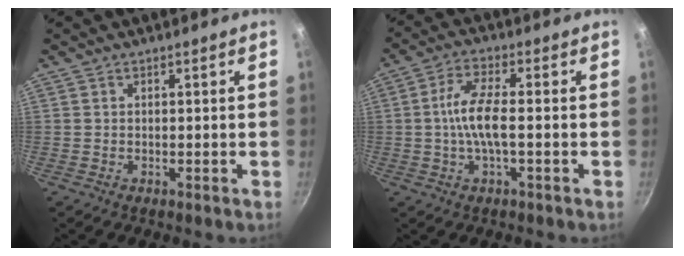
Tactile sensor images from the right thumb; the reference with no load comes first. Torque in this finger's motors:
{"motor_torque": [2.46, 1.40, 1.46, -1.31, 0.45]}